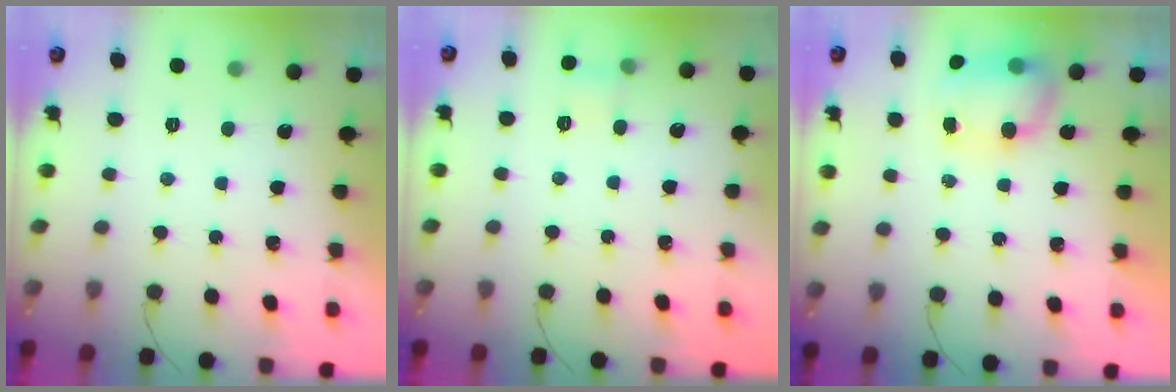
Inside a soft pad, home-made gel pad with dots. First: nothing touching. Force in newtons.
{"total": 4.3, "press": 4.1, "slide": 1.3}
{"total": 8.4, "press": 8.2, "slide": 1.7}